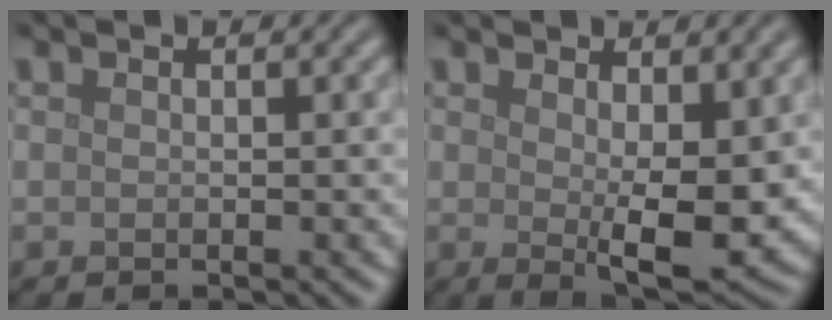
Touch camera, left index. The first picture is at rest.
{"total": 5.0, "force": [0.6, 1.7, 4.7], "torque": [-0.074, -0.016, 0.015]}